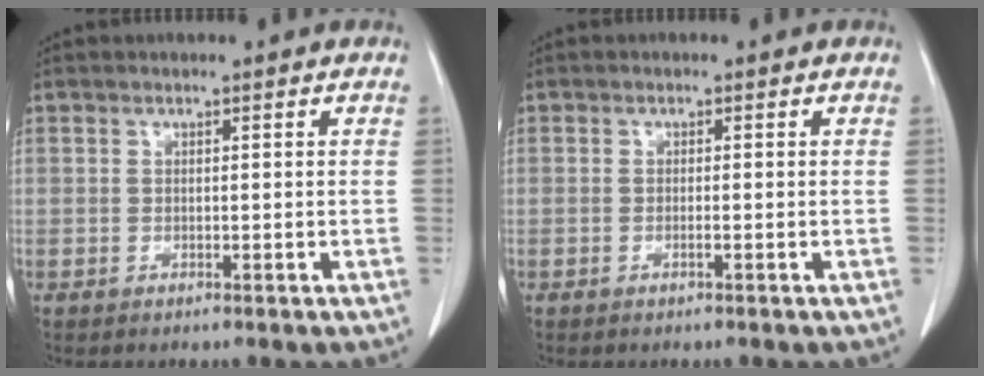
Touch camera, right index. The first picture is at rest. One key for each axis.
{"total": 0.6, "fx": -0.3, "fy": -0.1, "fz": 0.5, "tx": -0.010, "ty": 0.000, "tz": -0.005}